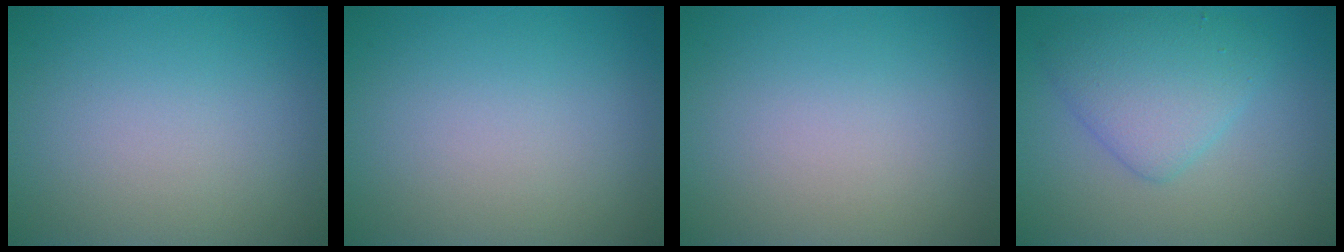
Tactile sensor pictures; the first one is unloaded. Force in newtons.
{"total": 0.0}
{"total": 0.0}
{"total": 4.1, "press": 4.1, "slide": 0.2}